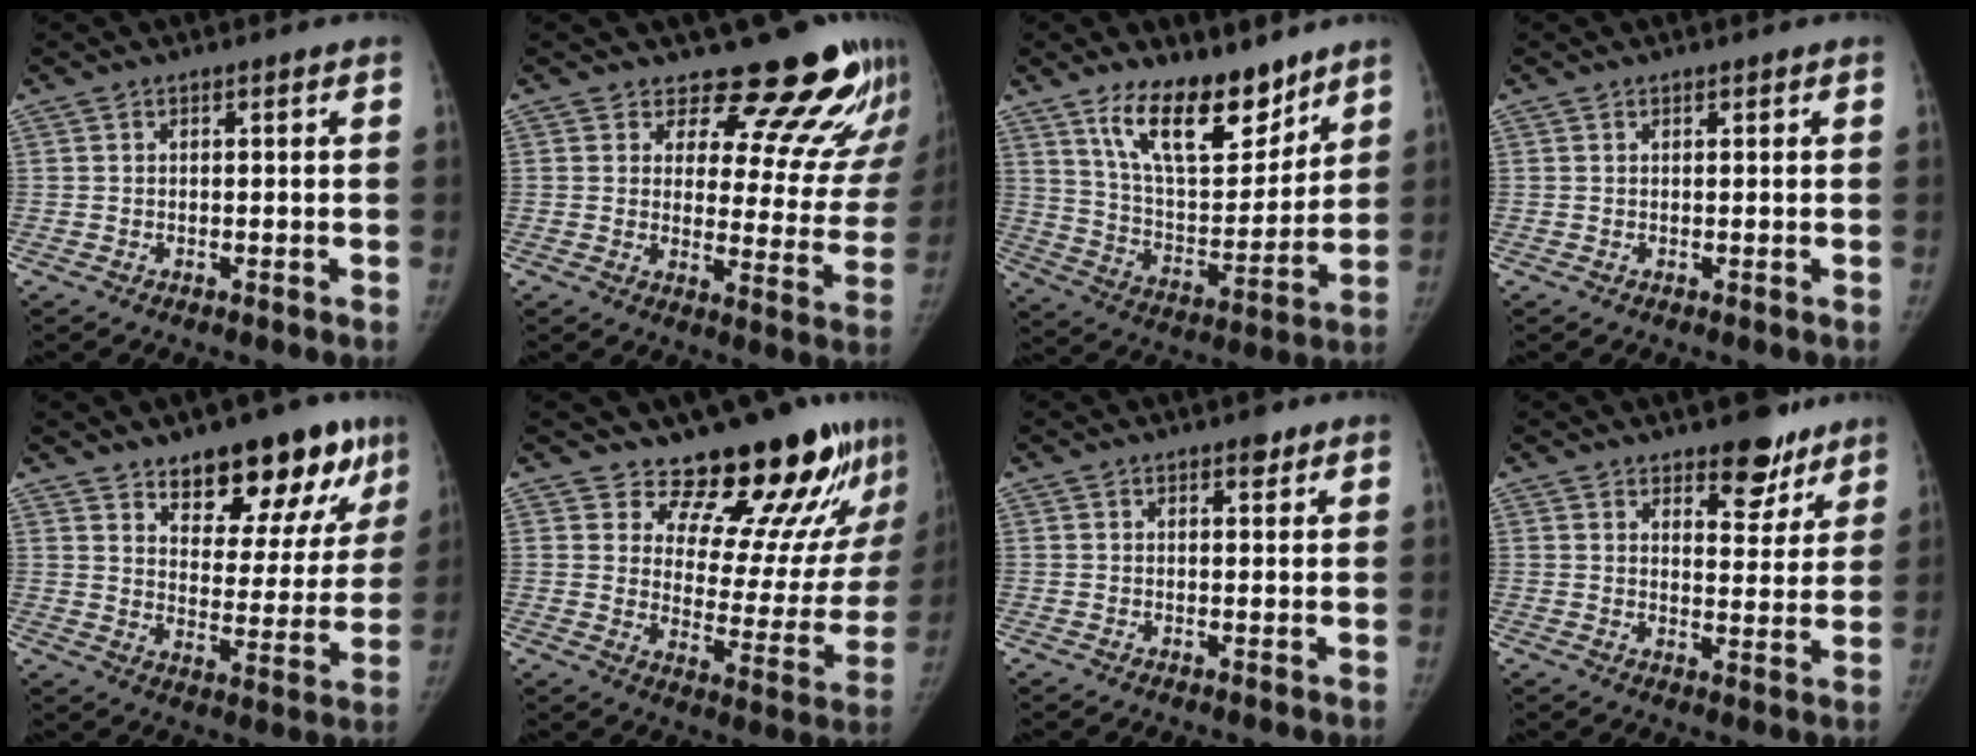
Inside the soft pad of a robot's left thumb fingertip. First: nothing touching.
{"total": 17.1, "force": [14.6, 6.4, 6.0], "torque": [-0.012, -0.115, 0.167]}
{"total": 17.0, "force": [12.0, 7.1, 9.8], "torque": [-0.116, -0.084, 0.215]}
{"total": 0.0}
{"total": 18.1, "force": [12.0, 8.2, 10.8], "torque": [-0.081, -0.069, 0.172]}
{"total": 19.0, "force": [15.6, 6.8, 8.4], "torque": [-0.049, -0.132, 0.208]}
{"total": 1.9, "force": [1.3, 0.9, 1.0], "torque": [-0.003, -0.006, 0.015]}
{"total": 8.7, "force": [6.5, 4.1, 4.2], "torque": [-0.015, -0.042, 0.092]}